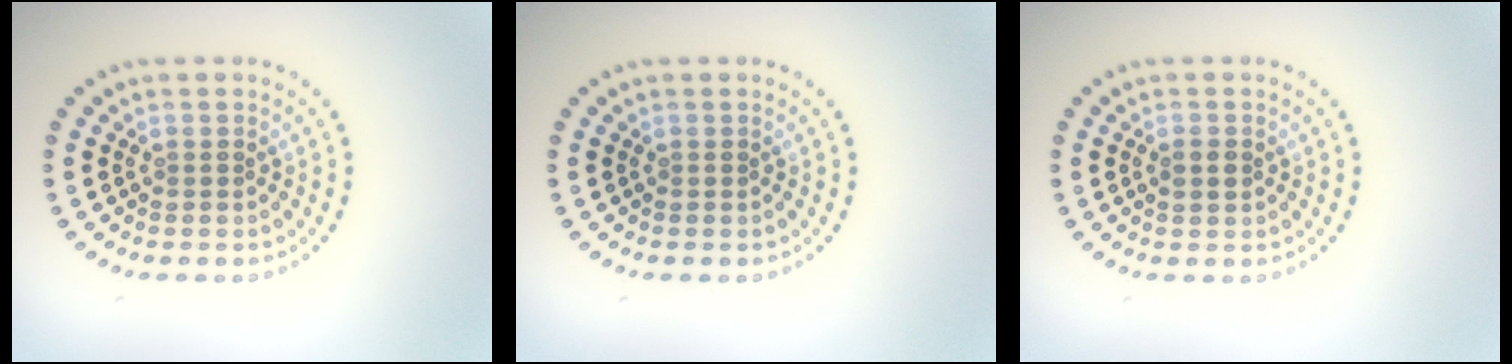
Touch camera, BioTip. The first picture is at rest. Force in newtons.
{"total": 0.0}
{"total": 1.2, "press": 1.2, "slide": 0.2}